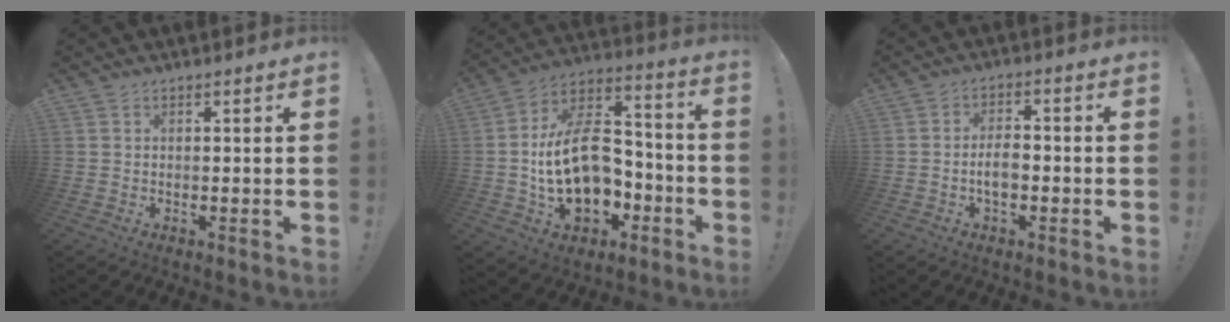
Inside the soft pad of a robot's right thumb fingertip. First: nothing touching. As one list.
[{"total": 20.3, "force": [-2.8, 13.9, 14.5], "torque": [-0.240, 0.015, -0.040]}, {"total": 5.4, "force": [-1.6, 2.6, 4.4], "torque": [-0.069, 0.005, -0.031]}]